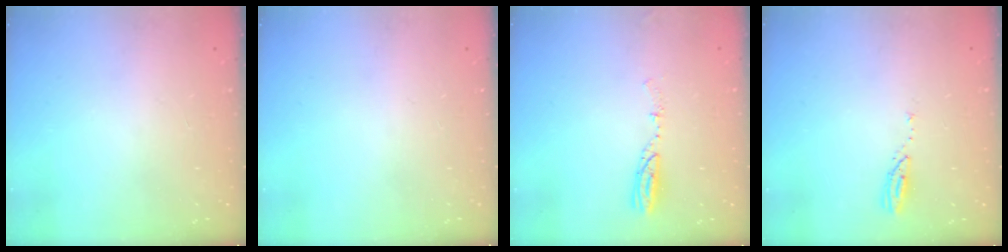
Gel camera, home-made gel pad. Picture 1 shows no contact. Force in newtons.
{"total": 0.0}
{"total": 4.5, "press": 4.3, "slide": 1.0}
{"total": 3.6, "press": 3.6, "slide": 0.3}